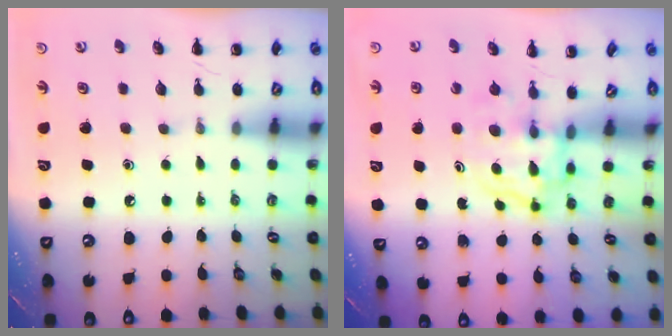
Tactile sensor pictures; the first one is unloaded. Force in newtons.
{"total": 3.7, "press": 3.6, "slide": 0.4}